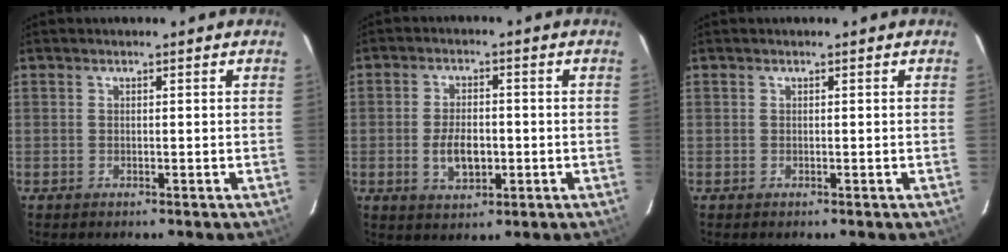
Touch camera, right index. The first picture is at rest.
{"total": 6.4, "force": [-1.4, 3.6, 5.1], "torque": [-0.102, -0.003, -0.019]}
{"total": 0.0}